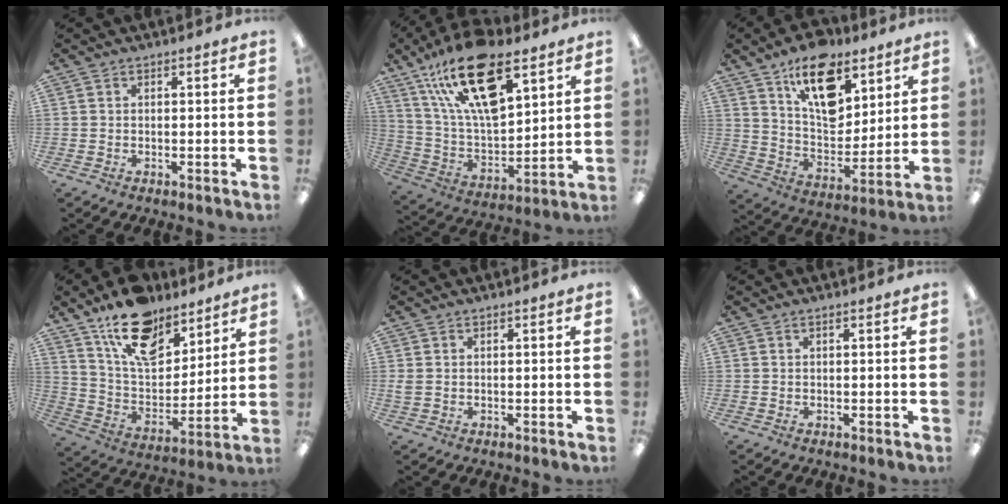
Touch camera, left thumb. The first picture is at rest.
{"total": 23.1, "force": [14.0, 9.7, 15.7], "torque": [-0.301, -0.072, 0.240]}
{"total": 17.5, "force": [10.7, 9.4, 10.2], "torque": [-0.151, -0.052, 0.187]}
{"total": 17.4, "force": [12.6, 8.8, 8.2], "torque": [-0.140, -0.071, 0.226]}
{"total": 1.3, "force": [0.3, 0.8, 0.9], "torque": [-0.020, 0.003, 0.005]}
{"total": 0.0}